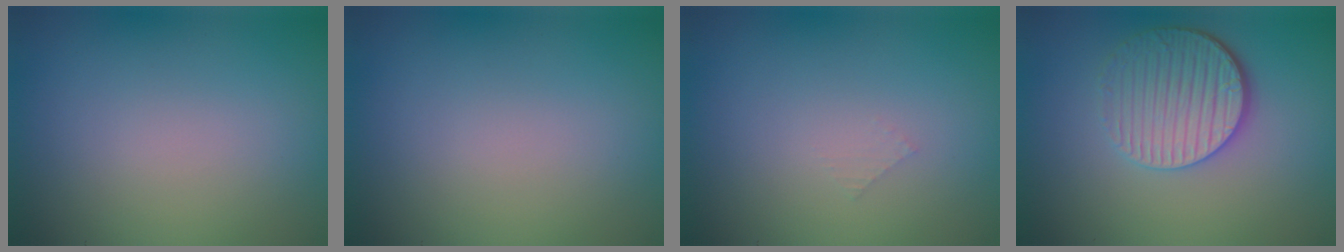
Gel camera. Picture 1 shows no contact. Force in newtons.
{"total": 0.0}
{"total": 0.5, "press": 0.5, "slide": 0.1}
{"total": 4.8, "press": 3.9, "slide": 2.8}